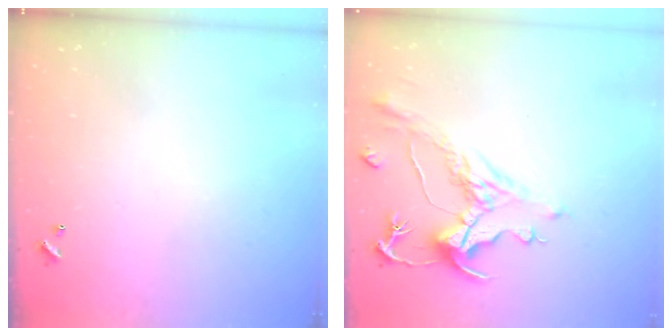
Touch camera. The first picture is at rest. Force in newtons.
{"total": 1.5, "press": 0.3, "slide": 1.5}